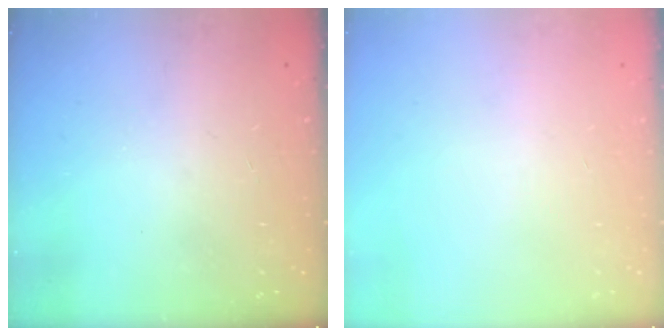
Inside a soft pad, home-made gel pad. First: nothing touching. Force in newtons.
{"total": 0.0}